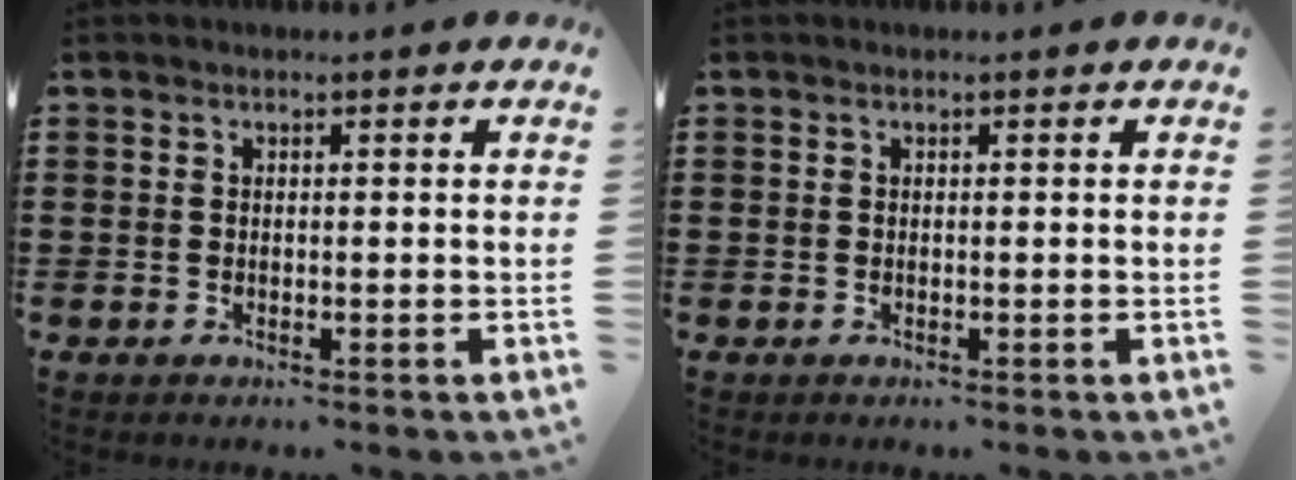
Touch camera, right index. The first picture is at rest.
{"total": 0.0}